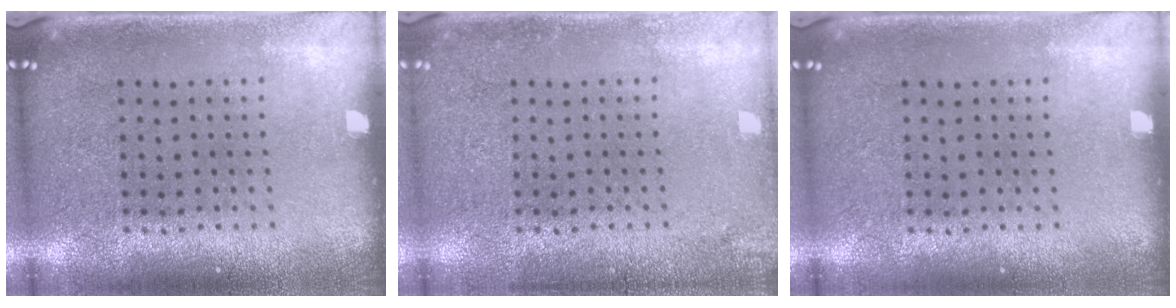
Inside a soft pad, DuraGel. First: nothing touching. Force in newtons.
{"total": 1.2, "press": 1.2, "slide": 0.0}
{"total": 0.0}